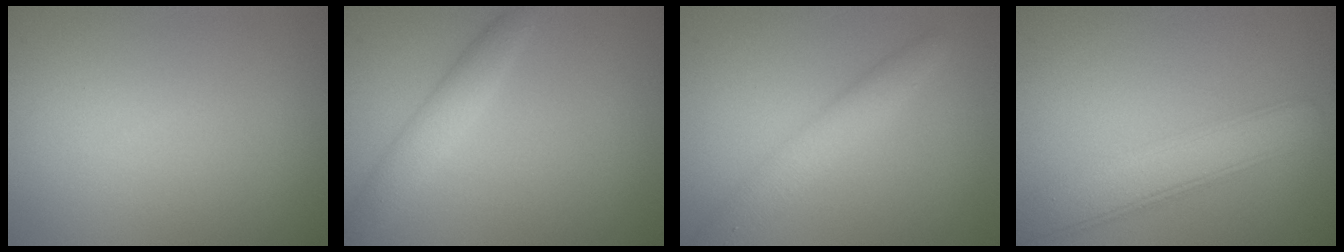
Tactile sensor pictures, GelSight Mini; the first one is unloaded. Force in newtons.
{"total": 2.4, "press": 2.4, "slide": 0.0}
{"total": 3.2, "press": 3.2, "slide": 0.1}
{"total": 5.1, "press": 5.1, "slide": 0.6}